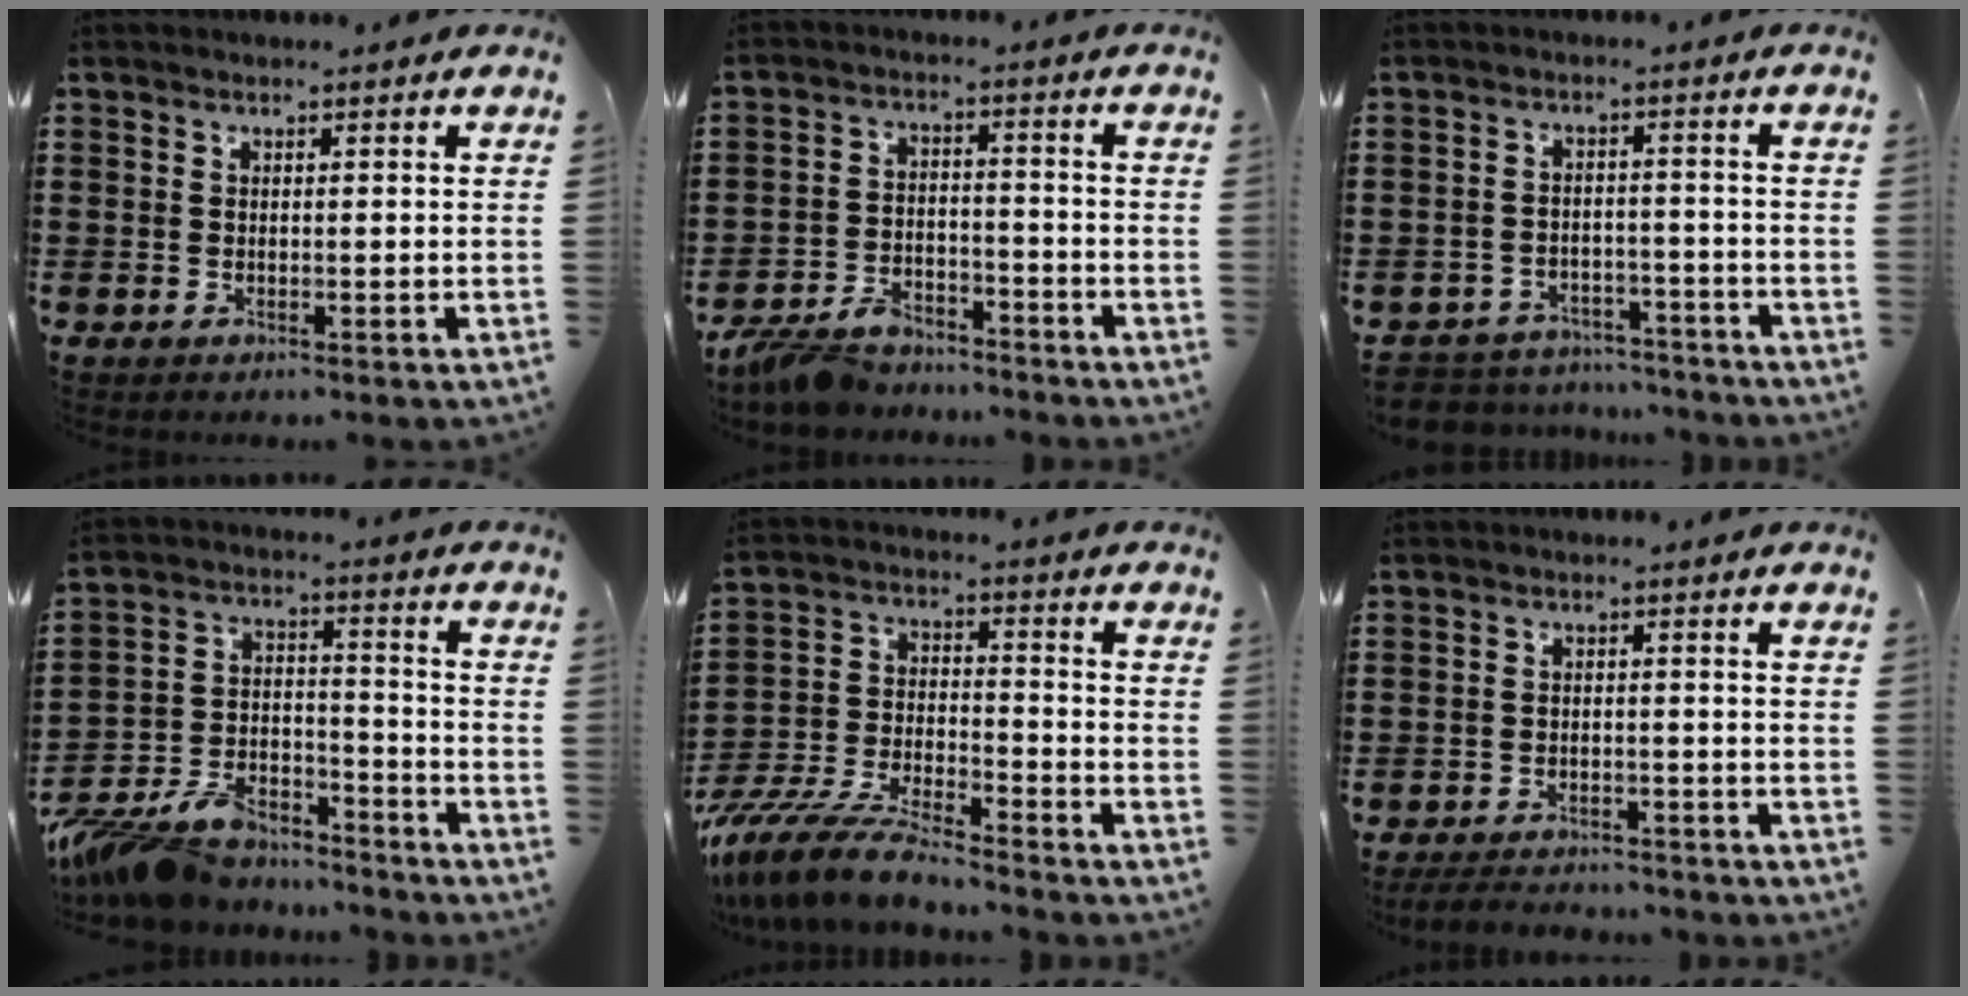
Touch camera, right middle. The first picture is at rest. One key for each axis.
{"total": 5.6, "fx": -5.3, "fy": 1.3, "fz": 1.3, "tx": -0.042, "ty": 0.001, "tz": -0.109}
{"total": 4.4, "fx": -4.4, "fy": 0.7, "fz": -0.2, "tx": -0.010, "ty": 0.004, "tz": -0.096}
{"total": 9.1, "fx": -8.4, "fy": 2.5, "fz": 2.5, "tx": -0.064, "ty": 0.009, "tz": -0.169}
{"total": 9.5, "fx": -8.8, "fy": 1.0, "fz": 3.5, "tx": -0.081, "ty": 0.010, "tz": -0.176}
{"total": 3.1, "fx": -3.1, "fy": 0.5, "fz": 0.2, "tx": -0.014, "ty": -0.001, "tz": -0.067}